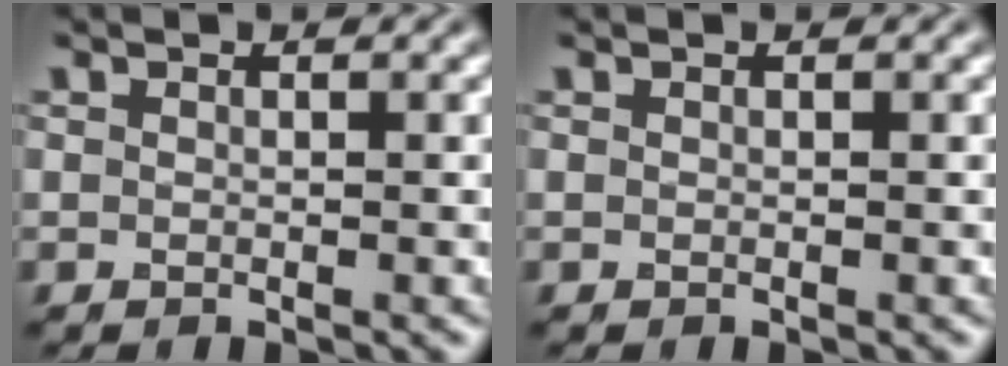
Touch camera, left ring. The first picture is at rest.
{"total": 0.0}